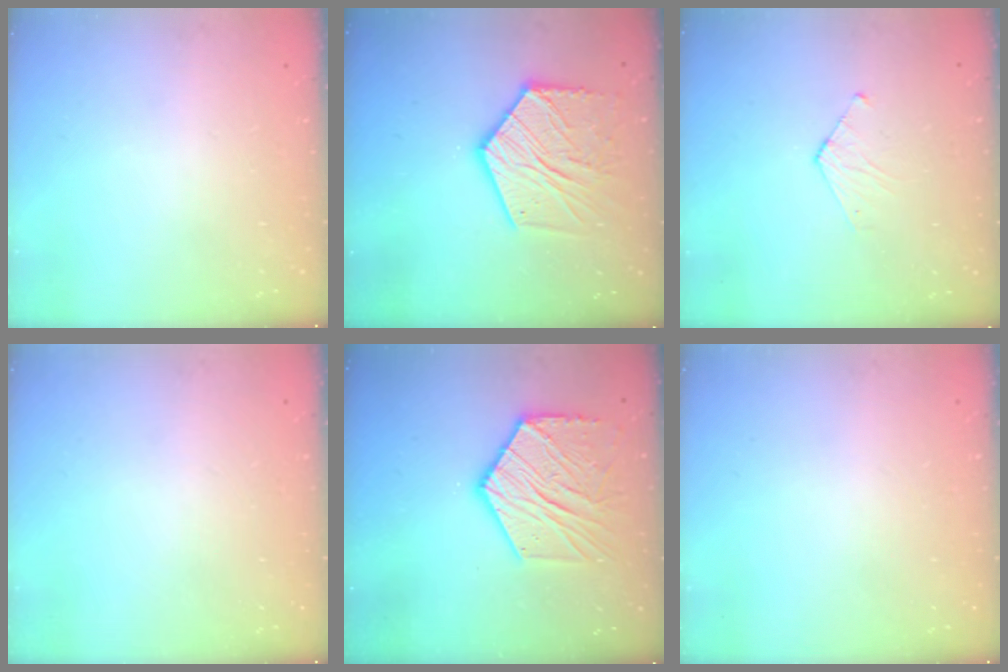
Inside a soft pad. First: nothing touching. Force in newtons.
{"total": 15.8, "press": 15.7, "slide": 1.2}
{"total": 3.6, "press": 3.6, "slide": 0.3}
{"total": 0.0}
{"total": 16.2, "press": 16.1, "slide": 1.4}
{"total": 0.0}